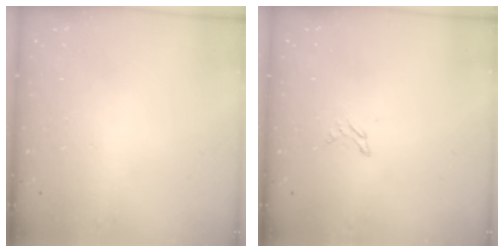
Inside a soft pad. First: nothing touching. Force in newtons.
{"total": 2.9, "press": 2.9, "slide": 0.3}